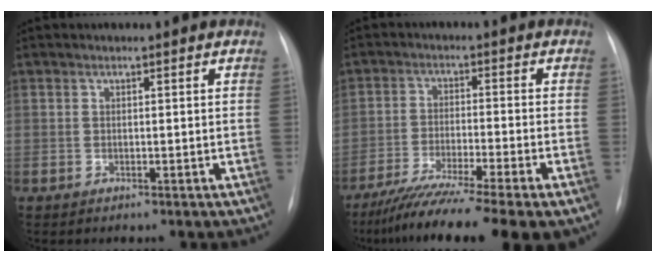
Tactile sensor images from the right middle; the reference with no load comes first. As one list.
[{"total": 15.2, "force": [-11.3, 0.0, 10.1], "torque": [-0.162, -0.045, -0.181]}]